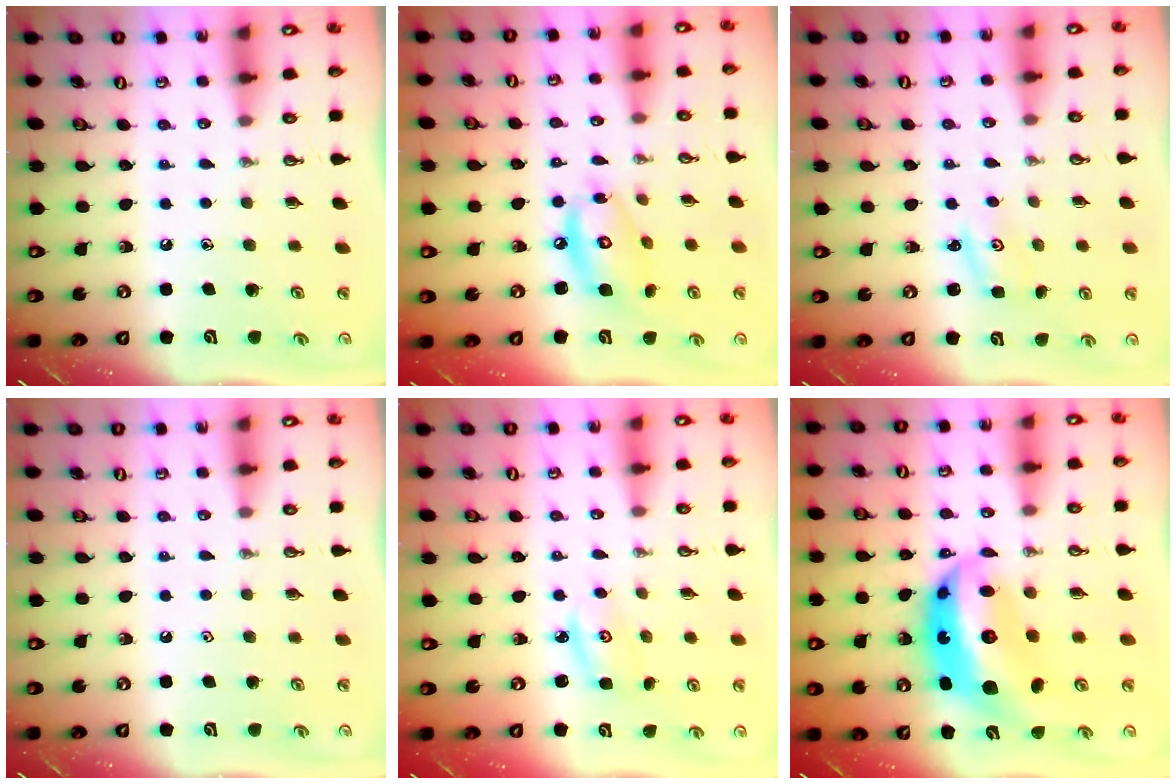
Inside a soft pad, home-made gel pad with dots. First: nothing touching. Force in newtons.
{"total": 11.8, "press": 11.8, "slide": 1.0}
{"total": 2.0, "press": 2.0, "slide": 0.2}
{"total": 0.6, "press": 0.6, "slide": 0.0}
{"total": 2.7, "press": 2.6, "slide": 0.3}
{"total": 16.1, "press": 16.0, "slide": 1.5}